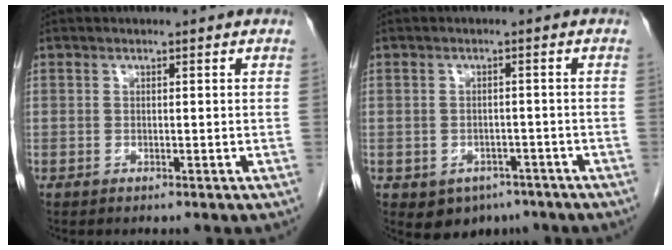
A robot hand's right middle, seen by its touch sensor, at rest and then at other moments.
{"total": 5.3, "force": [-3.3, 3.9, 1.6], "torque": [-0.016, 0.006, -0.039]}